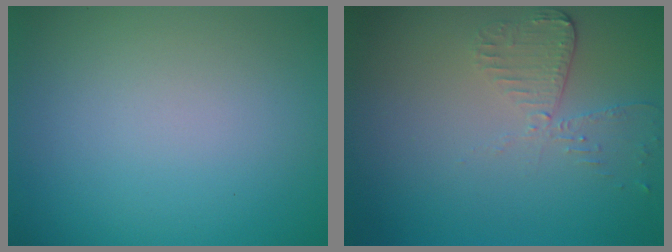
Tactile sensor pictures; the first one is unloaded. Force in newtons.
{"total": 2.5, "press": 2.3, "slide": 1.2}